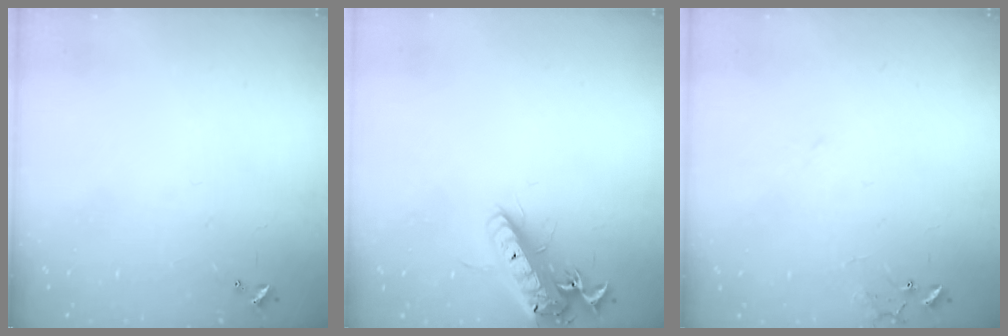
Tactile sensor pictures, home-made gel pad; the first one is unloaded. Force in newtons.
{"total": 16.1, "press": 15.8, "slide": 3.2}
{"total": 9.5, "press": 9.5, "slide": 0.7}